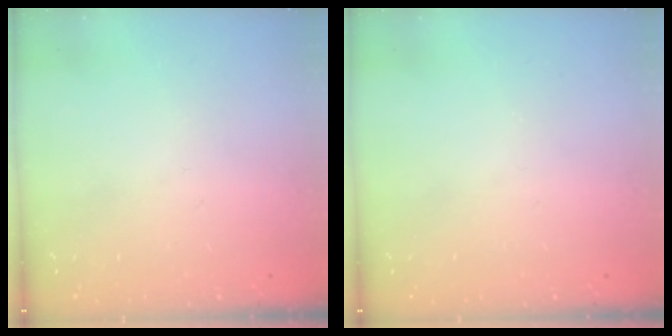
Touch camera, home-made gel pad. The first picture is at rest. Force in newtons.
{"total": 0.0}